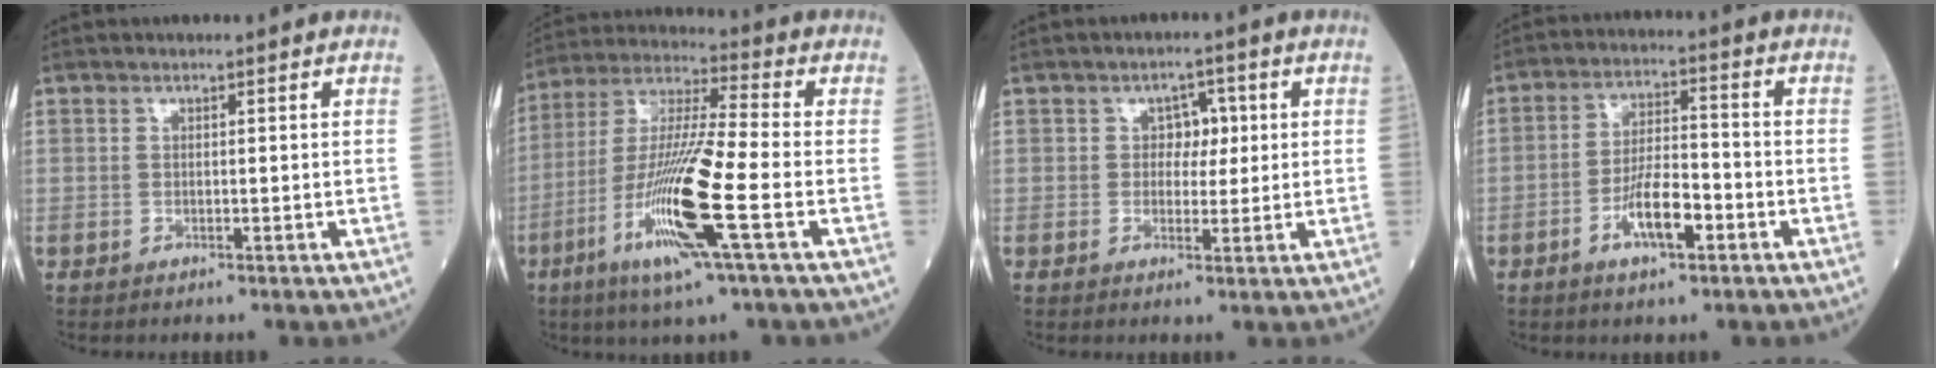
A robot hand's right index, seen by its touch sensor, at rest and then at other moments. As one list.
[{"total": 16.3, "force": [-5.7, 0.1, 15.3], "torque": [-0.313, -0.019, -0.113]}, {"total": 3.5, "force": [0.7, 2.4, 2.4], "torque": [-0.026, 0.008, 0.008]}, {"total": 7.7, "force": [-3.4, 2.2, 6.6], "torque": [-0.128, 0.004, -0.061]}]